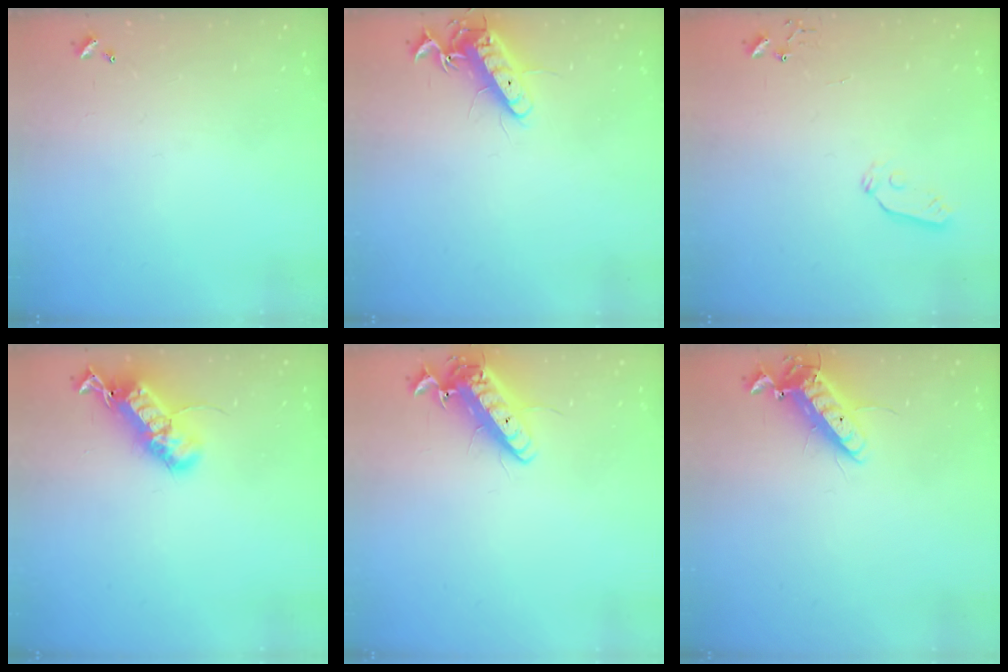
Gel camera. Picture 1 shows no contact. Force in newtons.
{"total": 12.7, "press": 12.6, "slide": 1.5}
{"total": 5.0, "press": 4.9, "slide": 0.6}
{"total": 19.9, "press": 19.9, "slide": 0.3}
{"total": 14.0, "press": 13.7, "slide": 2.8}
{"total": 13.1, "press": 12.9, "slide": 2.5}